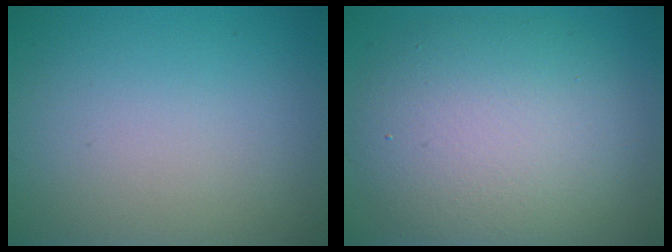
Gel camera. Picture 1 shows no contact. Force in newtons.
{"total": 8.9, "press": 8.9, "slide": 0.3}